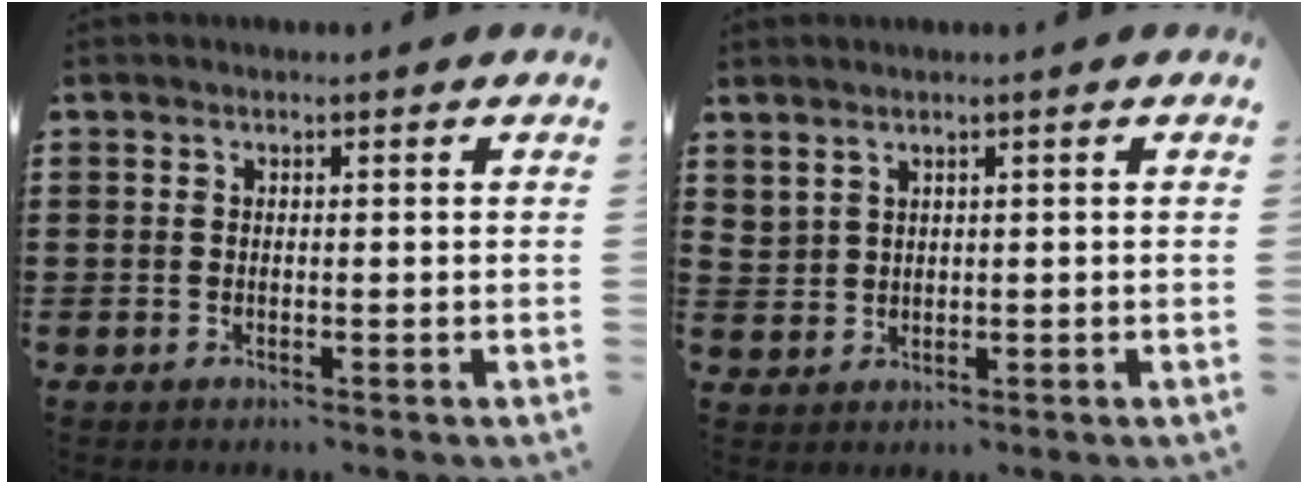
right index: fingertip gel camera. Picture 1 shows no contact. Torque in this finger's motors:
{"motor_torque": [-0.11, 0.09, 0.02, 0.00]}